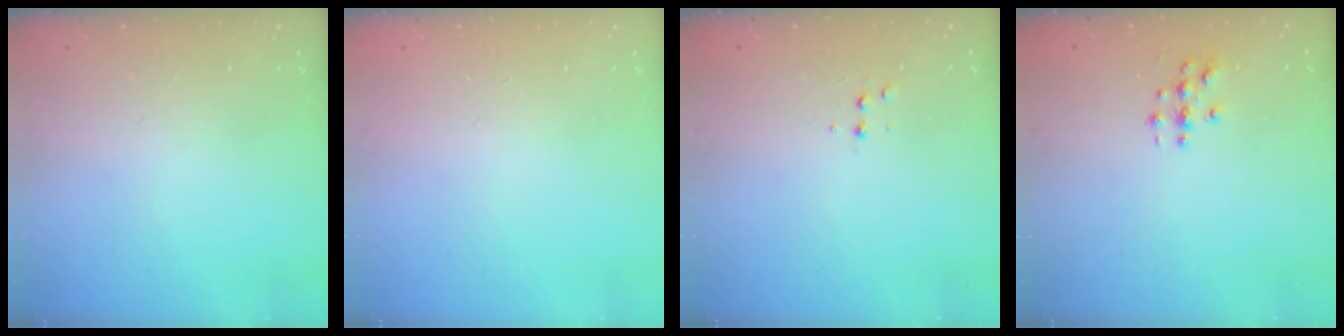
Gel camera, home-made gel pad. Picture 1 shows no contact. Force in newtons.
{"total": 0.0}
{"total": 4.0, "press": 3.9, "slide": 1.0}
{"total": 3.1, "press": 3.1, "slide": 0.2}